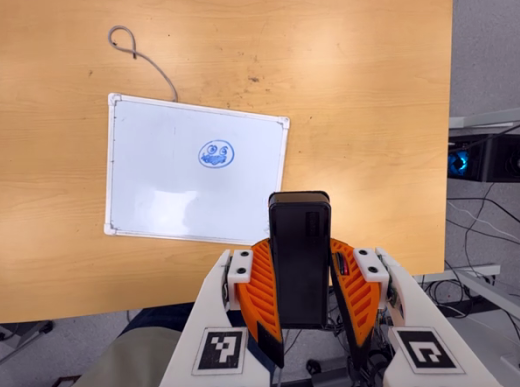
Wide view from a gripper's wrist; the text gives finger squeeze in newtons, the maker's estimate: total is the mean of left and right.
{"total": 9.7, "left": 8.0, "right": 11.4}